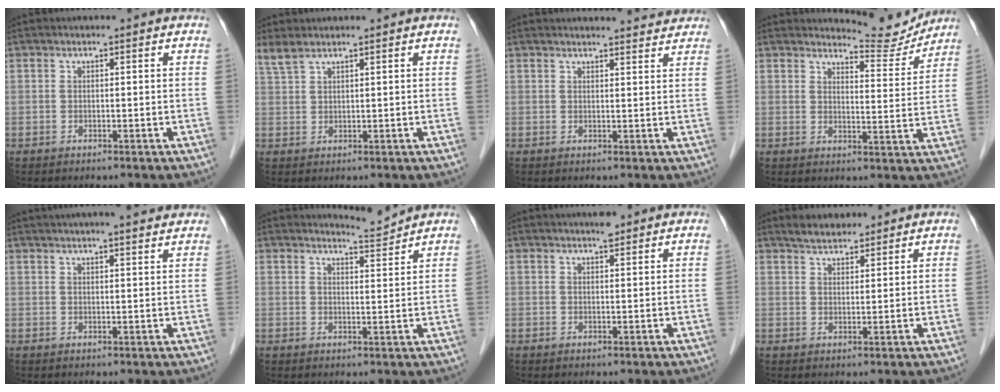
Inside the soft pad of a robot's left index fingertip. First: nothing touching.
{"total": 2.4, "force": [2.1, 0.2, 1.0], "torque": [-0.029, 0.014, 0.050]}
{"total": 7.6, "force": [7.4, 0.7, 1.5], "torque": [-0.012, 0.003, 0.073]}
{"total": 6.7, "force": [6.6, 0.5, -0.4], "torque": [-0.002, -0.022, 0.084]}
{"total": 9.5, "force": [8.2, 0.8, 4.8], "torque": [-0.066, 0.020, 0.098]}
{"total": 2.9, "force": [2.7, -0.9, -0.6], "torque": [0.001, -0.018, 0.050]}
{"total": 1.5, "force": [1.3, 0.3, 0.8], "torque": [-0.016, 0.002, 0.021]}
{"total": 3.7, "force": [3.3, 1.2, 1.0], "torque": [-0.021, 0.016, 0.059]}